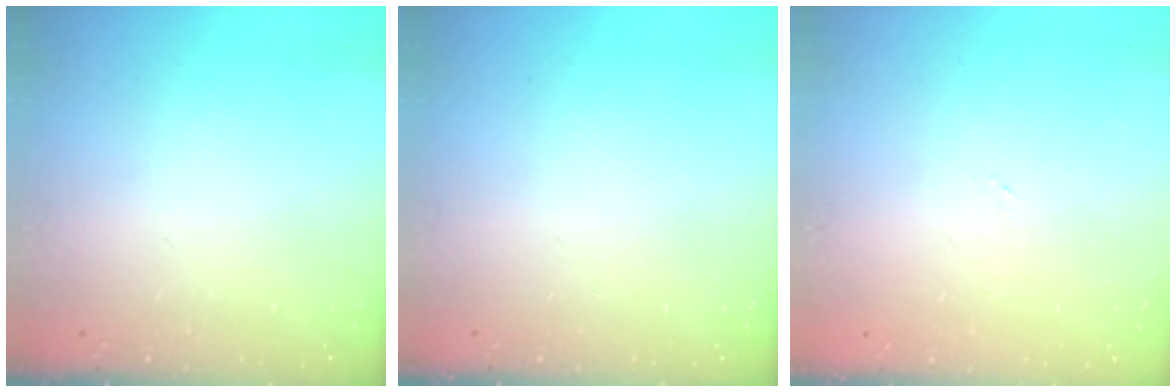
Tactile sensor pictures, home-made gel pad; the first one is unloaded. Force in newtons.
{"total": 0.0}
{"total": 0.0}